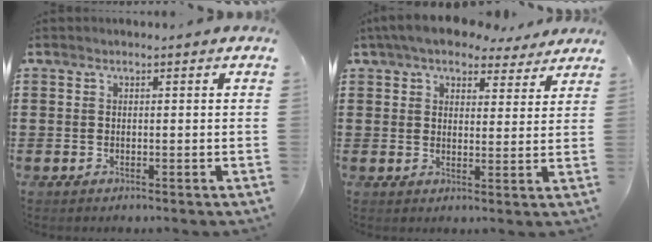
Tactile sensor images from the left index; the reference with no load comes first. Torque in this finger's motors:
{"motor_torque": [1.46, -0.68, 0.98, 0.21]}